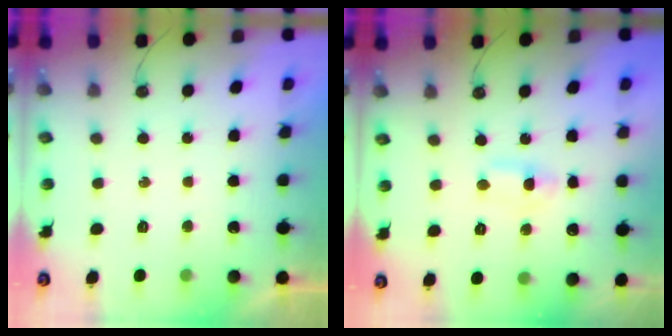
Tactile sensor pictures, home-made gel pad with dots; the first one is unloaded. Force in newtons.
{"total": 1.3, "press": 1.1, "slide": 0.7}